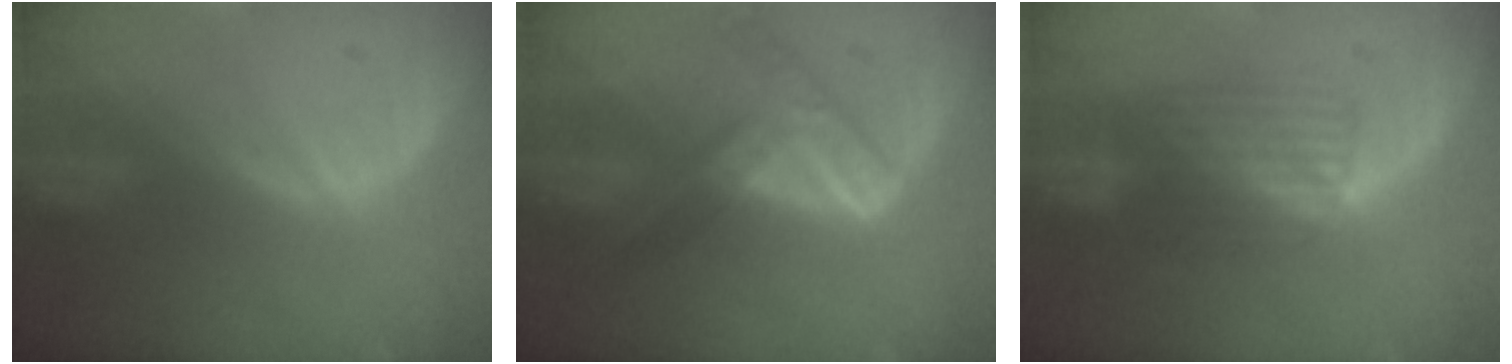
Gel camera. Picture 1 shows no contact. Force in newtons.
{"total": 7.2, "press": 6.0, "slide": 3.8}
{"total": 4.3, "press": 4.2, "slide": 1.1}